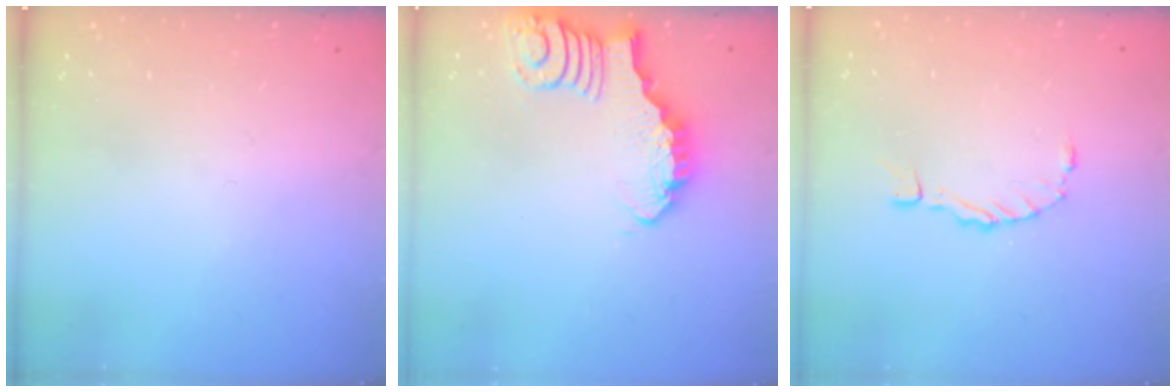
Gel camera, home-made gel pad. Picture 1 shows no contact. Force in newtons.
{"total": 2.7, "press": 2.7, "slide": 0.2}
{"total": 0.0}